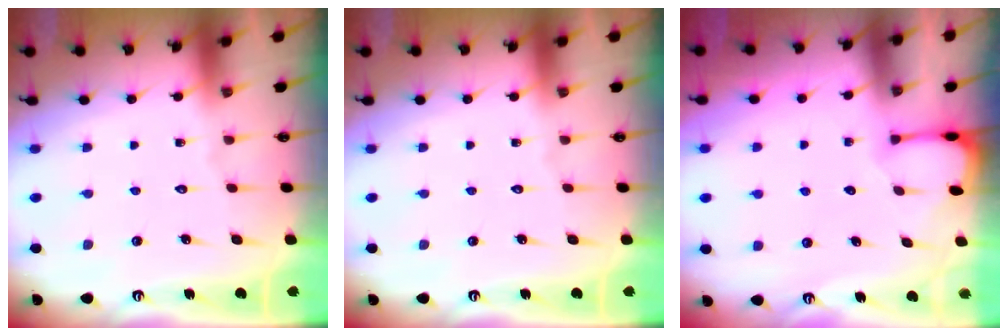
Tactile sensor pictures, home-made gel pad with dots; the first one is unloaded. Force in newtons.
{"total": 0.0}
{"total": 1.3, "press": 1.2, "slide": 0.2}